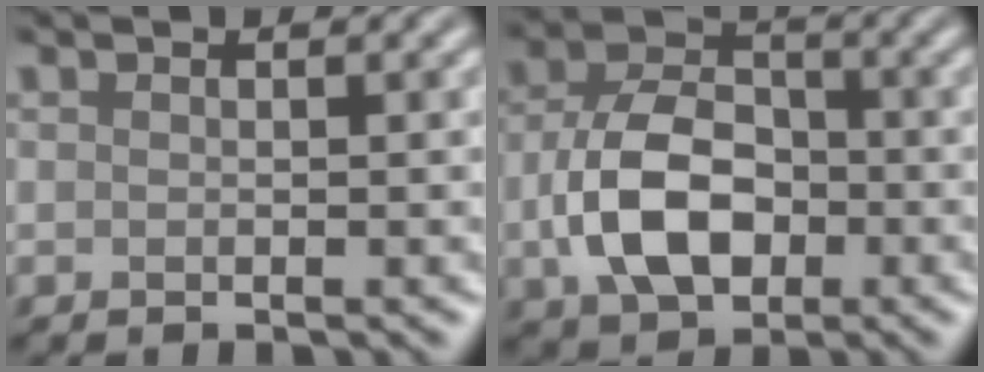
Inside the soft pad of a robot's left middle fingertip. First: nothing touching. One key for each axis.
{"total": 7.3, "fx": -1.6, "fy": 4.9, "fz": 5.1, "tx": -0.104, "ty": 0.005, "tz": -0.034}